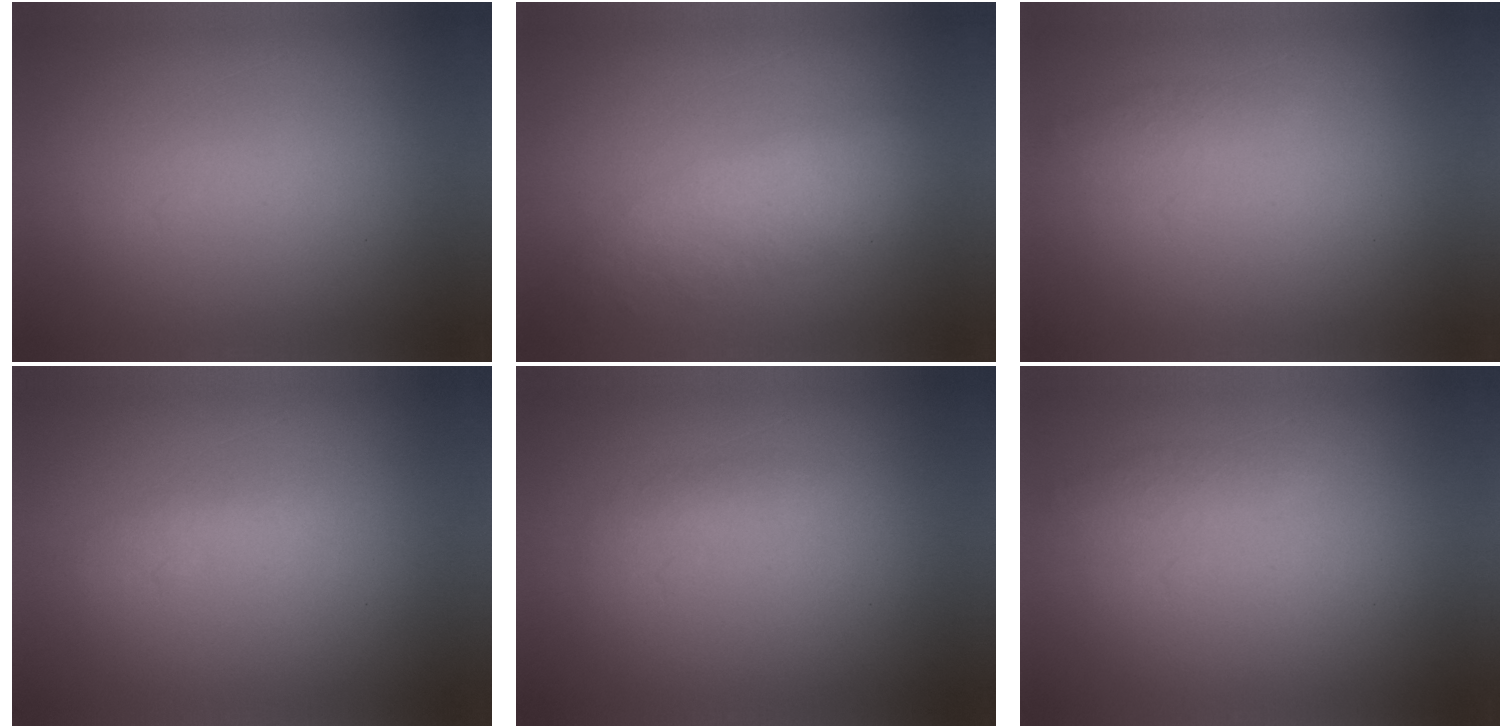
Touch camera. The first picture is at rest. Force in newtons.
{"total": 3.7}
{"total": 1.2}
{"total": 1.2}
{"total": 1.1}
{"total": 1.3}